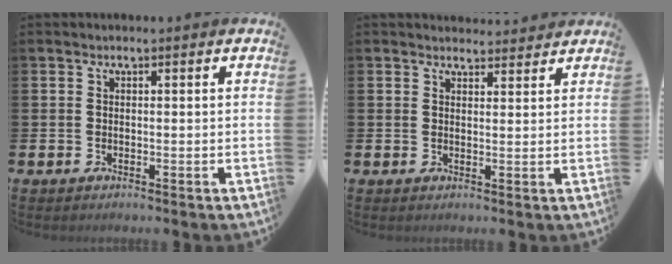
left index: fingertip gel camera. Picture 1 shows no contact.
{"total": 2.7, "force": [2.6, 0.5, -0.1], "torque": [0.008, -0.015, 0.046]}